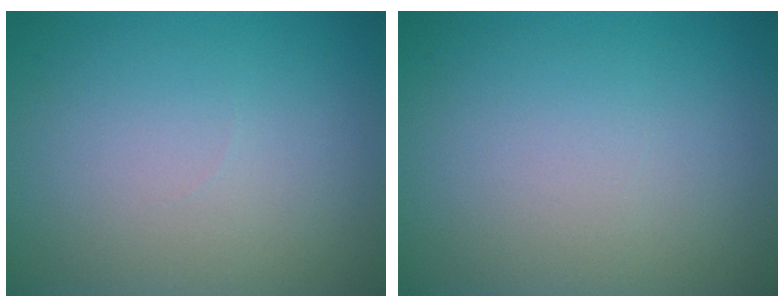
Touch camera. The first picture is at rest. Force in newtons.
{"total": 0.0}